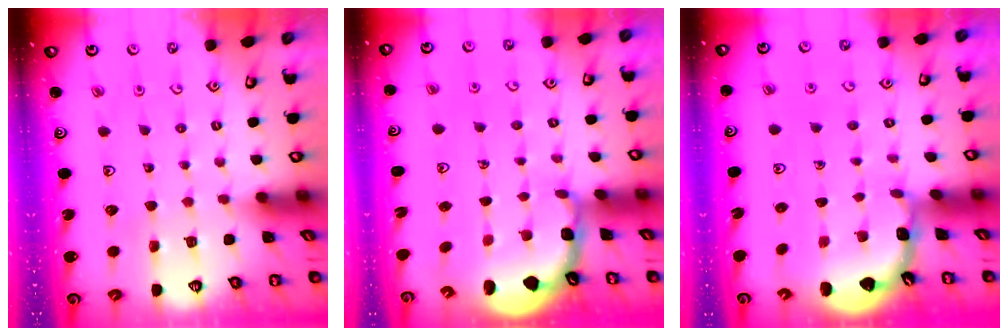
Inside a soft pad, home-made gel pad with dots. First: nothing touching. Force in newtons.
{"total": 1.8, "press": 1.8, "slide": 0.5}
{"total": 1.3, "press": 1.3, "slide": 0.1}